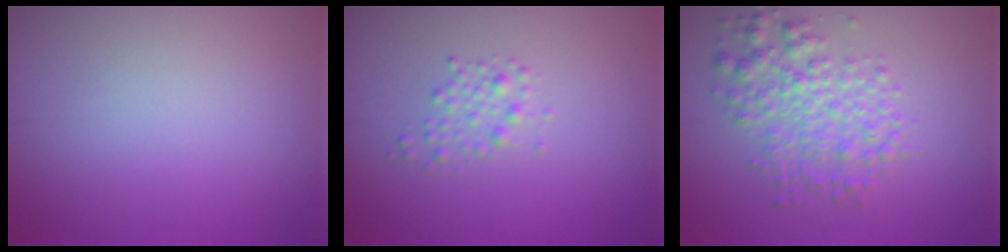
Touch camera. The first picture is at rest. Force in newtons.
{"total": 1.5, "press": 1.5, "slide": 0.0}
{"total": 4.0, "press": 4.0, "slide": 0.0}